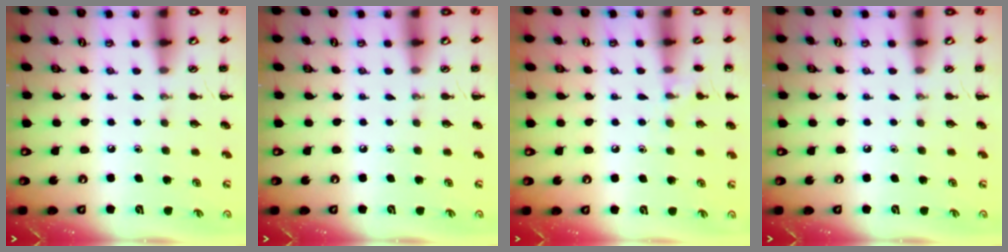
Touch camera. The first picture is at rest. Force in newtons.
{"total": 0.0}
{"total": 9.0, "press": 8.8, "slide": 1.7}
{"total": 0.0}